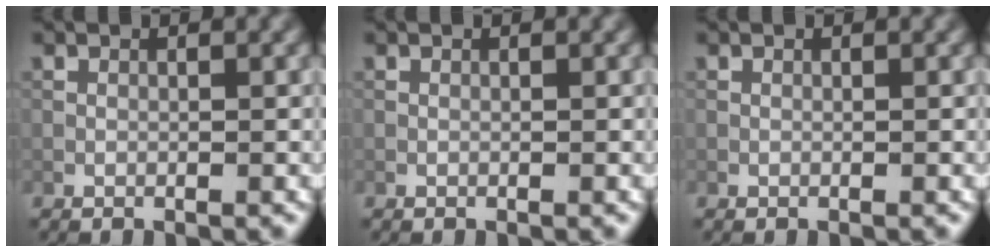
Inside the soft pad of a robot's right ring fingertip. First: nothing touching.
{"total": 0.0}
{"total": 0.0}